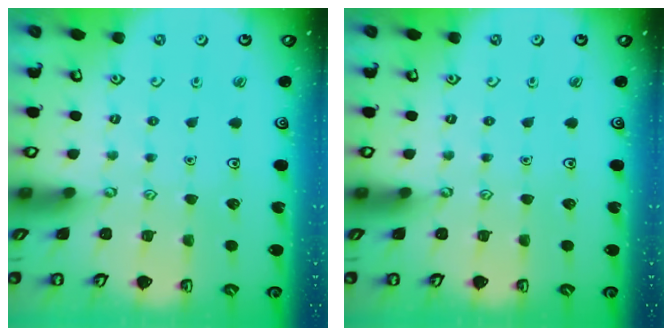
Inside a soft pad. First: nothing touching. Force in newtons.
{"total": 0.0}